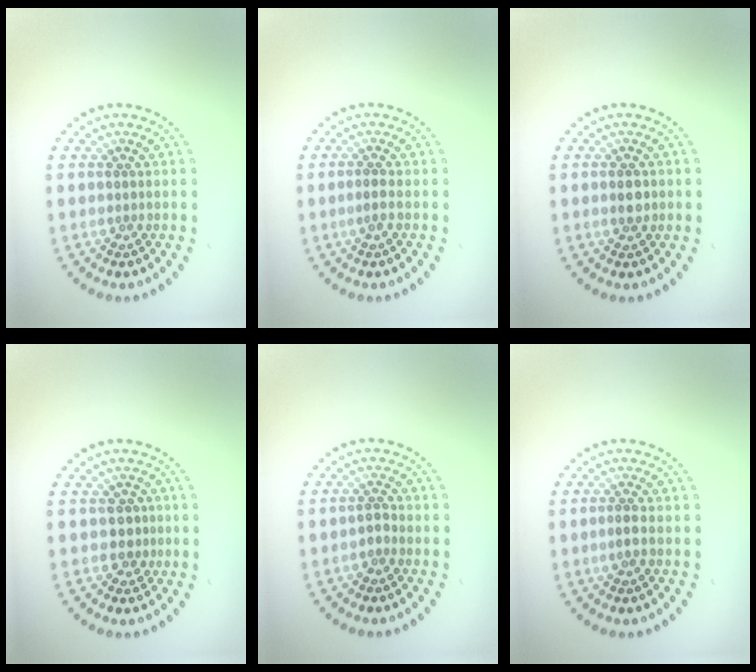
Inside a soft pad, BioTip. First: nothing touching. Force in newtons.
{"total": 0.9, "press": 0.8, "slide": 0.5}
{"total": 1.5, "press": 1.5, "slide": 0.3}
{"total": 1.8, "press": 1.4, "slide": 1.2}
{"total": 0.9, "press": 0.8, "slide": 0.4}
{"total": 1.0, "press": 0.9, "slide": 0.4}